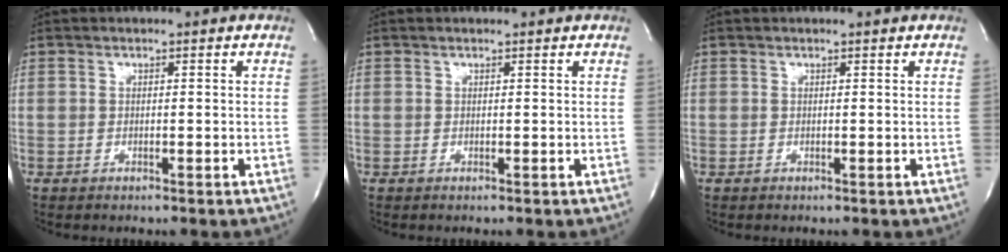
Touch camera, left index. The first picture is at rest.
{"total": 0.8, "force": [0.7, -0.1, 0.4], "torque": [-0.014, 0.004, 0.010]}
{"total": 0.7, "force": [0.6, -0.1, 0.3], "torque": [-0.013, -0.002, 0.008]}